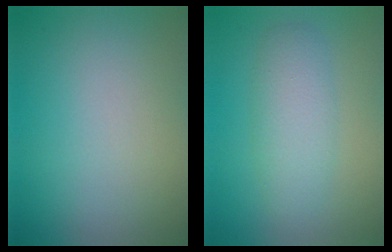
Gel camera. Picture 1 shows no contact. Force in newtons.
{"total": 3.5, "press": 3.5, "slide": 0.0}